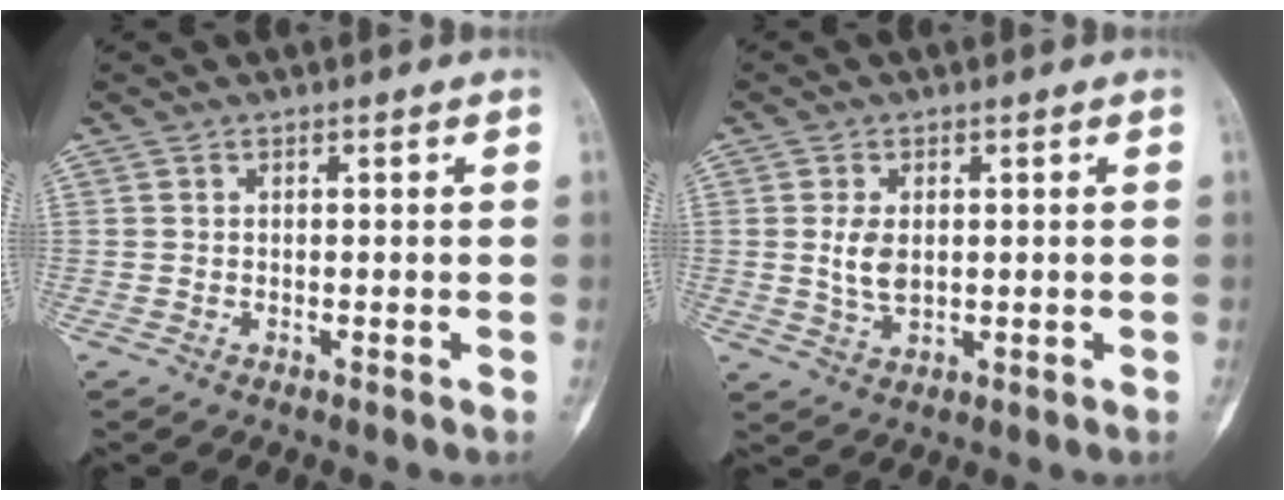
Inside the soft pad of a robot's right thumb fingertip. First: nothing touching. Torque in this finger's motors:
{"motor_torque": [1.01, 0.13, 0.18, -0.59, 0.16]}